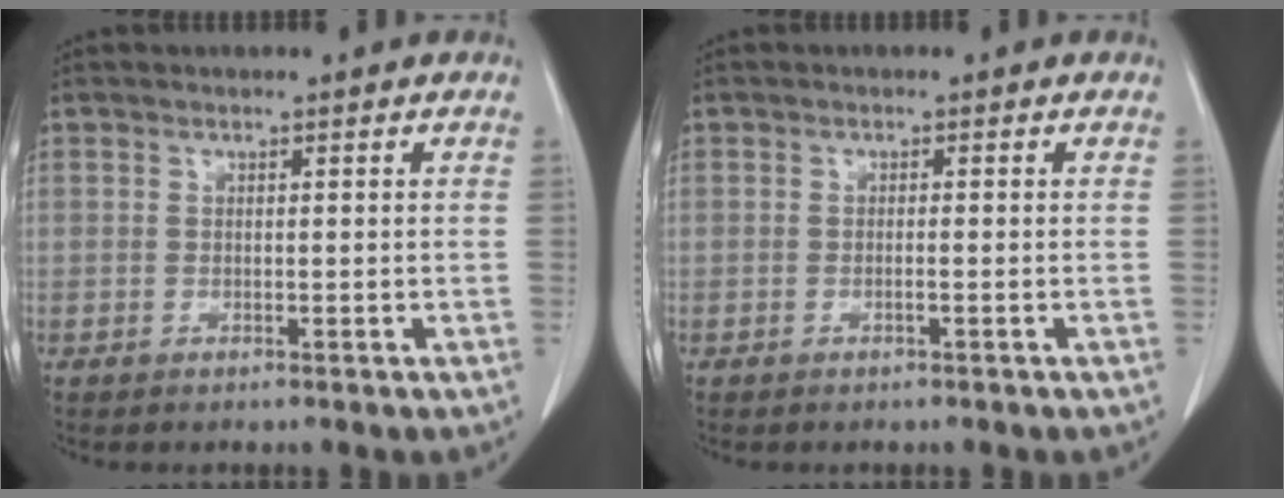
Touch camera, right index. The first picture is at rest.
{"total": 0.7, "force": [-0.3, -0.1, 0.7], "torque": [-0.014, 0.000, -0.004]}